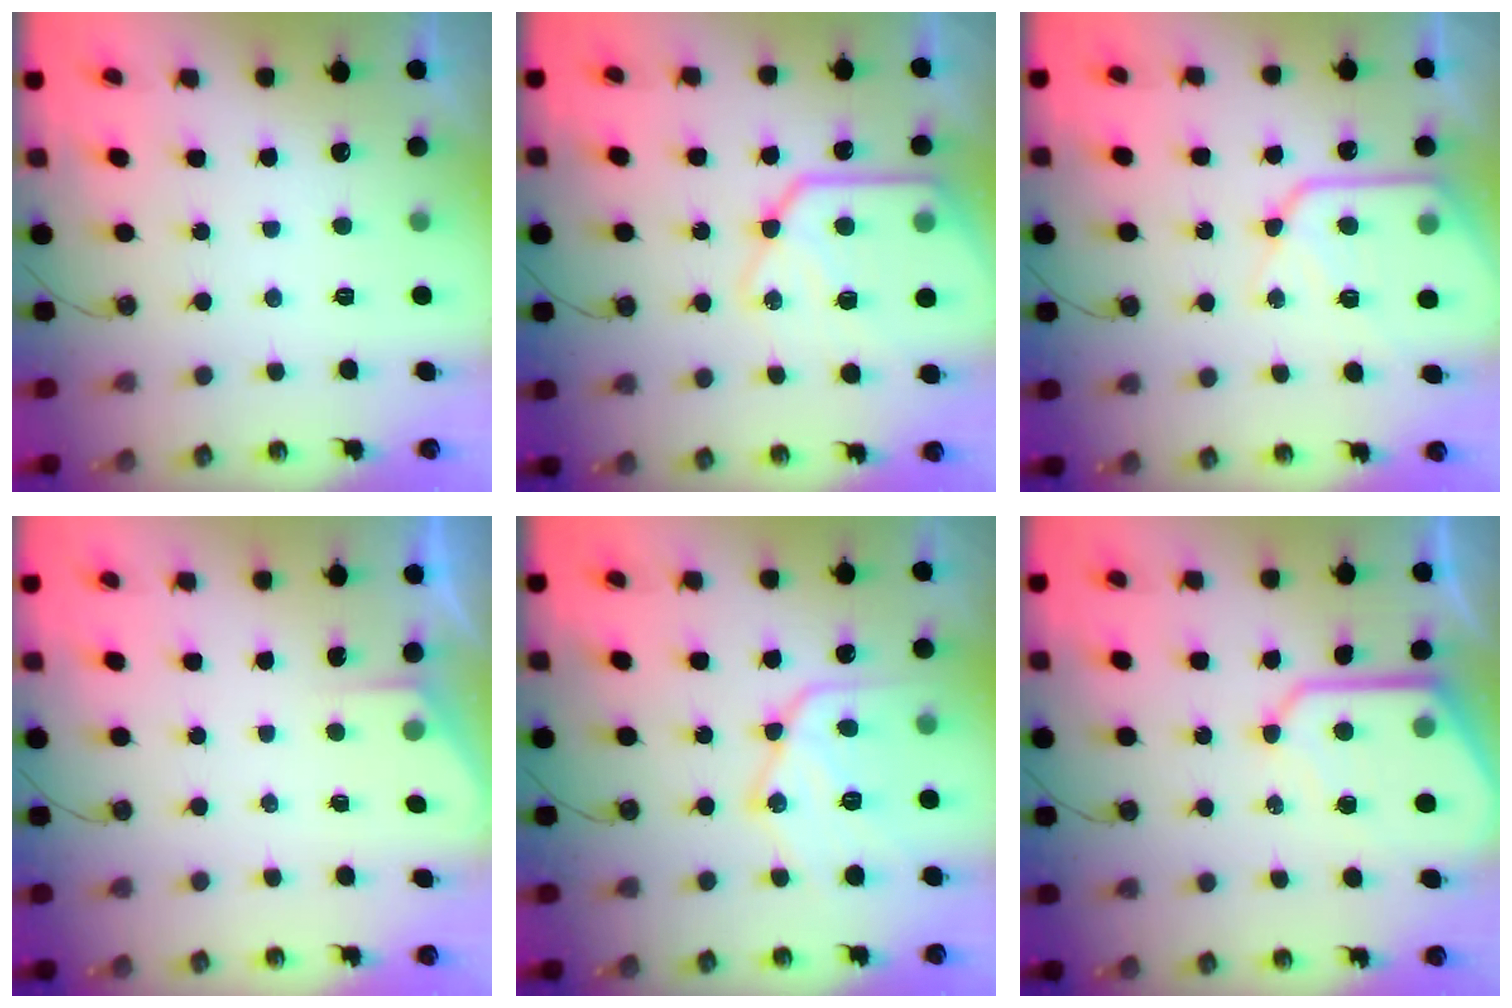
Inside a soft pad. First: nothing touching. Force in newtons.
{"total": 19.7, "press": 19.6, "slide": 2.2}
{"total": 13.8, "press": 13.7, "slide": 1.4}
{"total": 1.8, "press": 1.7, "slide": 0.3}
{"total": 17.0, "press": 17.0, "slide": 1.3}
{"total": 13.4, "press": 13.4, "slide": 1.3}